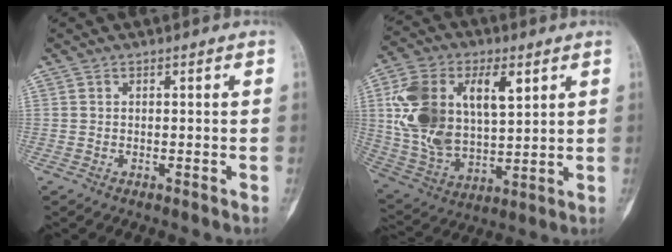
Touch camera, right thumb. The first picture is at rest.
{"total": 20.8, "force": [5.9, 12.0, 15.9], "torque": [-0.287, -0.010, 0.115]}